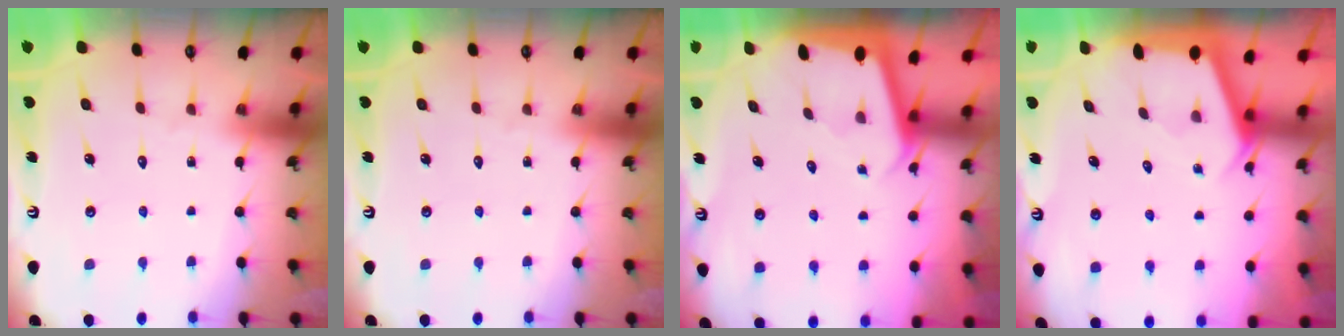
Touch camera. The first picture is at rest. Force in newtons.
{"total": 0.0}
{"total": 1.9, "press": 1.9, "slide": 0.0}
{"total": 2.3, "press": 2.3, "slide": 0.3}